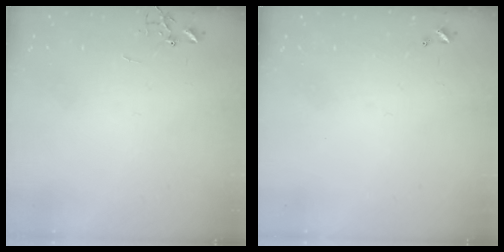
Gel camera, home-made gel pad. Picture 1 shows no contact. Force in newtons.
{"total": 0.0}